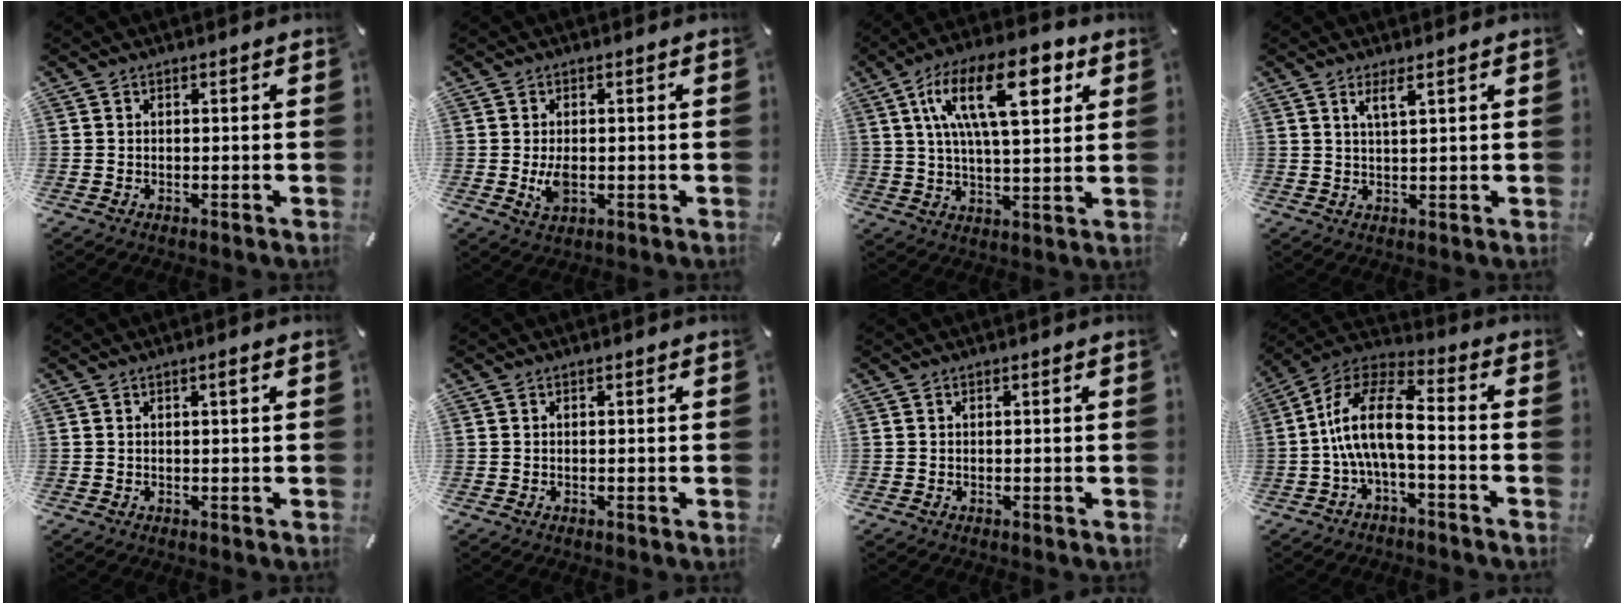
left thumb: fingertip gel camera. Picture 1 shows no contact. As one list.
[{"total": 4.3, "force": [-0.3, 2.5, 3.5], "torque": [-0.078, -0.008, -0.010]}, {"total": 19.3, "force": [7.7, 7.9, 15.8], "torque": [-0.274, -0.005, 0.119]}, {"total": 3.3, "force": [2.0, 0.4, 2.6], "torque": [-0.055, 0.001, 0.034]}, {"total": 1.2, "force": [0.4, 0.1, 1.1], "torque": [-0.021, 0.001, 0.007]}, {"total": 0.0}, {"total": 0.0}, {"total": 13.5, "force": [-2.2, 5.8, 11.9], "torque": [-0.239, 0.006, -0.037]}]